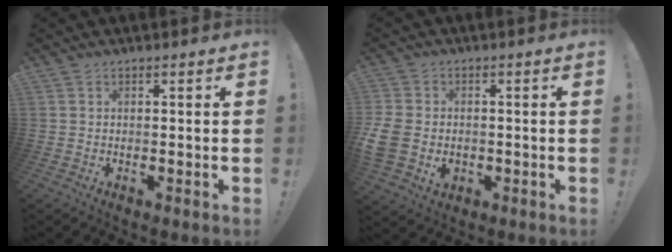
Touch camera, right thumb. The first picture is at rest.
{"total": 8.4, "force": [-1.5, 6.8, 4.8], "torque": [-0.095, 0.004, -0.025]}